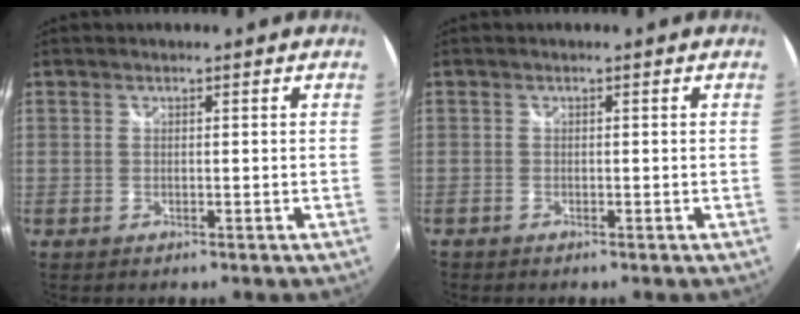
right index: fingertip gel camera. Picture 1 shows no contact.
{"total": 0.8, "force": [-0.6, 0.4, 0.0], "torque": [-0.003, 0.001, -0.014]}